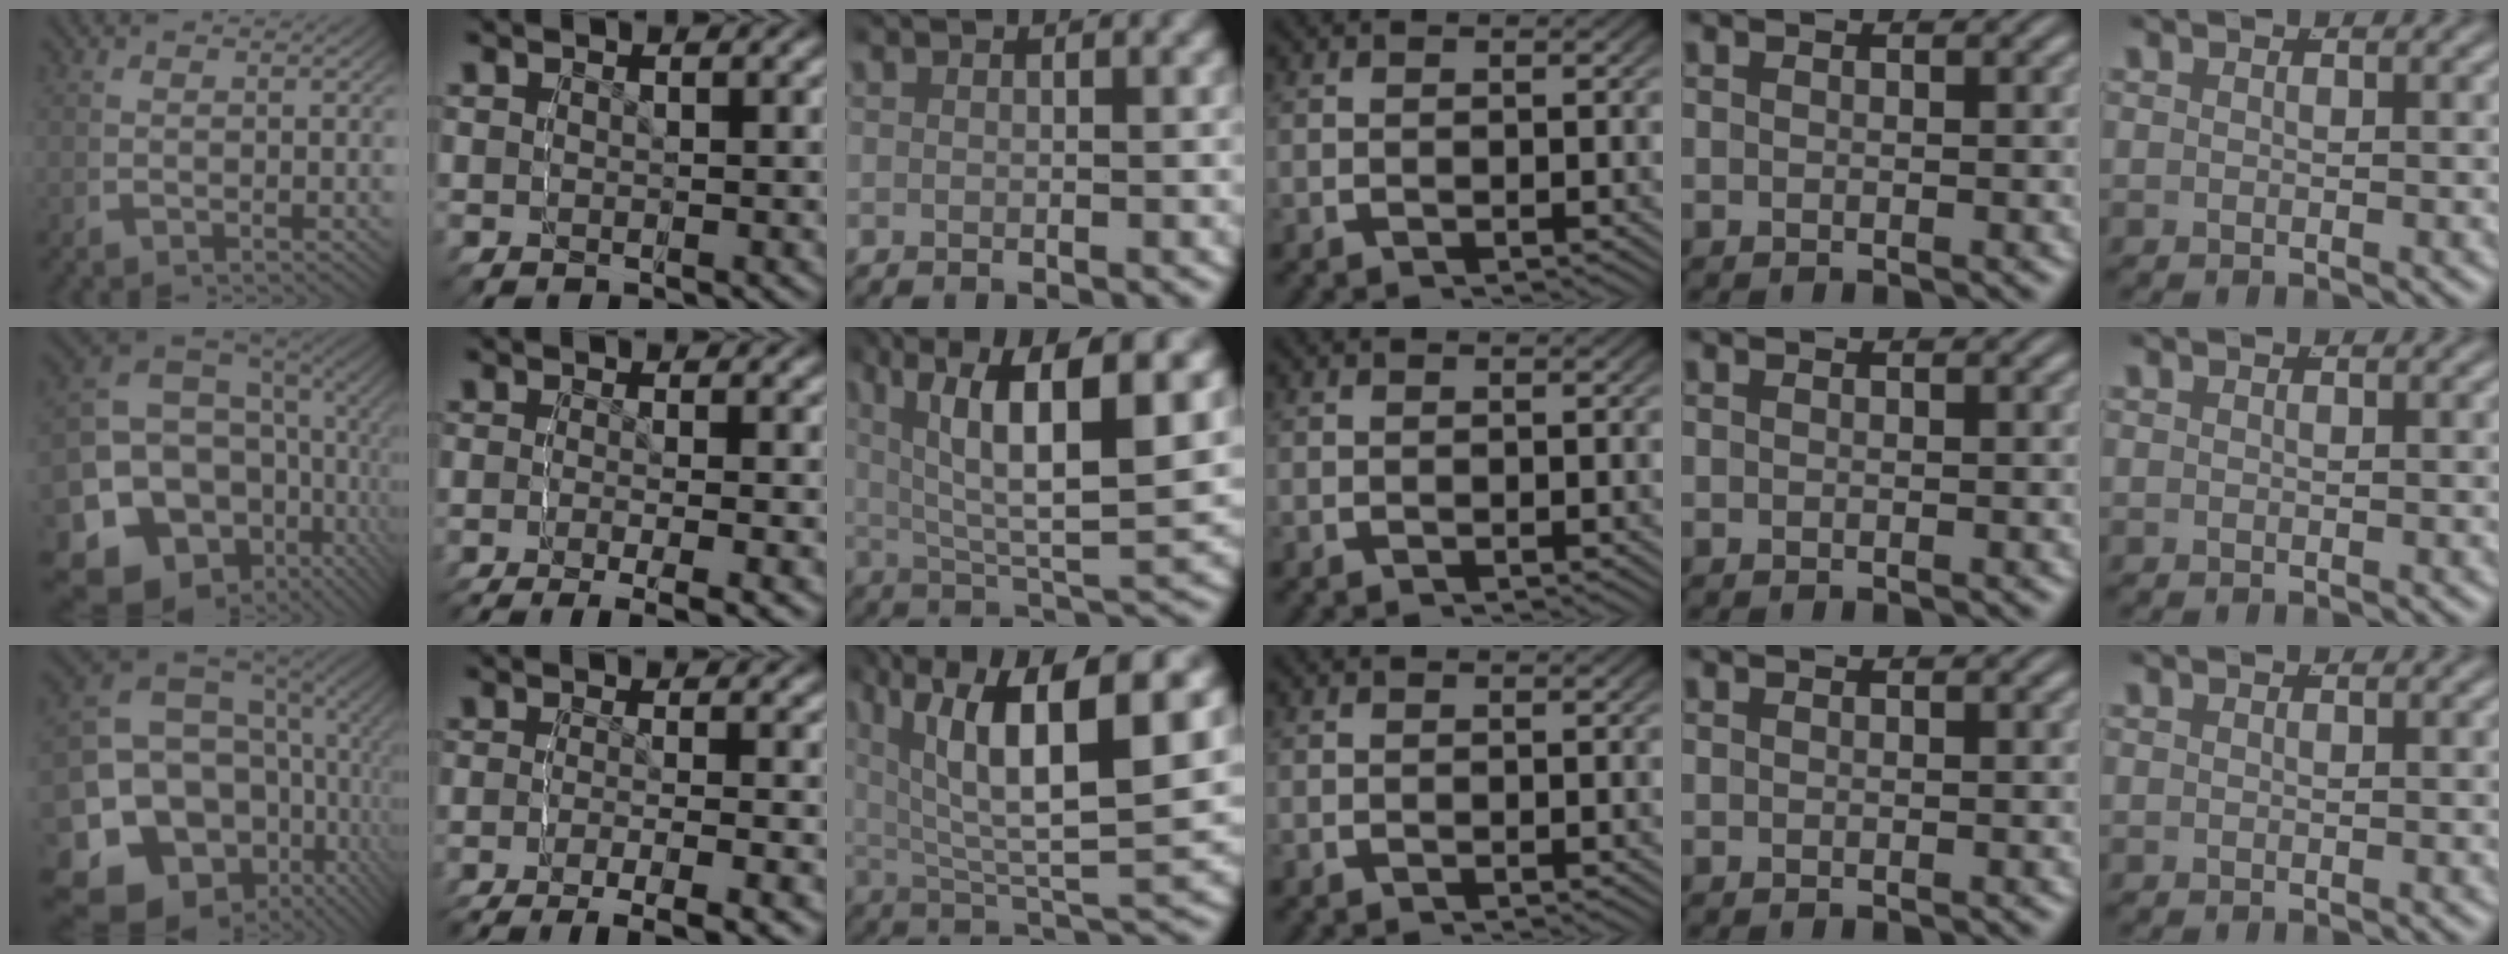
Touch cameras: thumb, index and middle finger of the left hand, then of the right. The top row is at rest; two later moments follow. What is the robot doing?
{"motion": "grasp_and_lifting", "object": "sponge"}